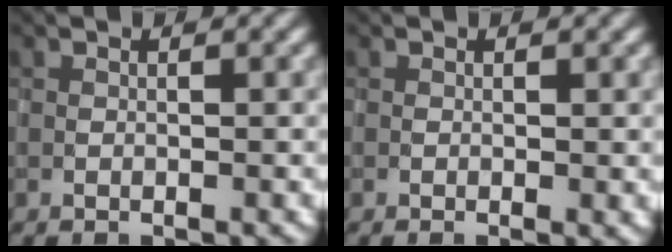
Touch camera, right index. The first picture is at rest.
{"total": 0.8, "force": [-0.1, 0.1, 0.7], "torque": [-0.007, -0.005, -0.002]}